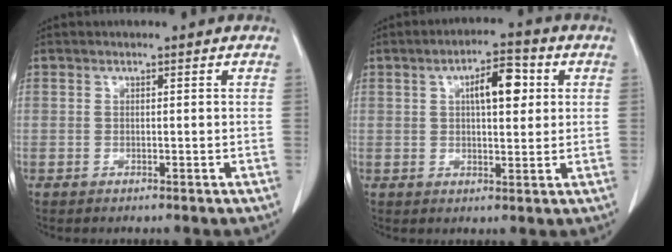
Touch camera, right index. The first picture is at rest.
{"total": 7.0, "force": [2.0, 2.4, 6.2], "torque": [-0.098, 0.014, 0.031]}